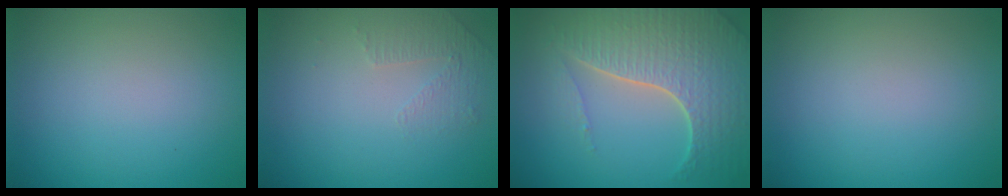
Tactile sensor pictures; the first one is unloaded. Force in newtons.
{"total": 1.4, "press": 0.8, "slide": 1.1}
{"total": 7.4, "press": 5.3, "slide": 5.2}
{"total": 0.0}